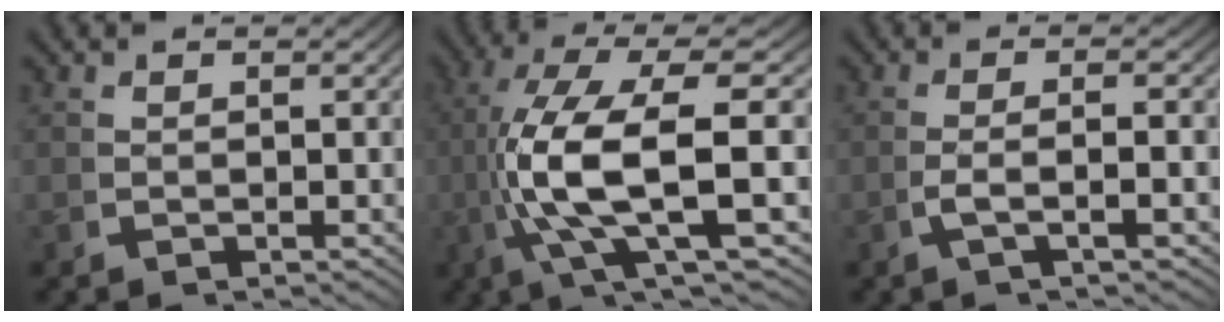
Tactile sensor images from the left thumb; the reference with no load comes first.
{"total": 14.0, "force": [0.0, 5.9, 12.7], "torque": [-0.279, -0.026, 0.017]}
{"total": 3.2, "force": [-0.6, -0.1, 3.1], "torque": [-0.067, 0.009, -0.012]}